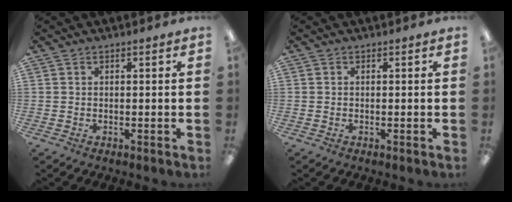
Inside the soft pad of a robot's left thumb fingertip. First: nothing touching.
{"total": 0.0}